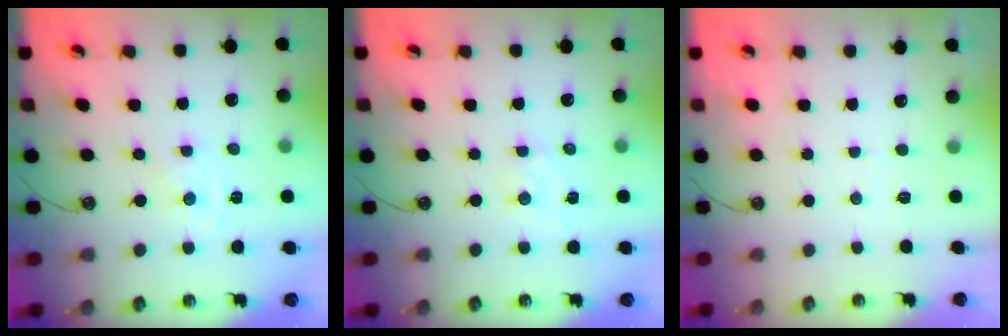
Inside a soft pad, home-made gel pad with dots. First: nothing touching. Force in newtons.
{"total": 2.6, "press": 2.6, "slide": 0.3}
{"total": 4.0, "press": 3.9, "slide": 0.5}